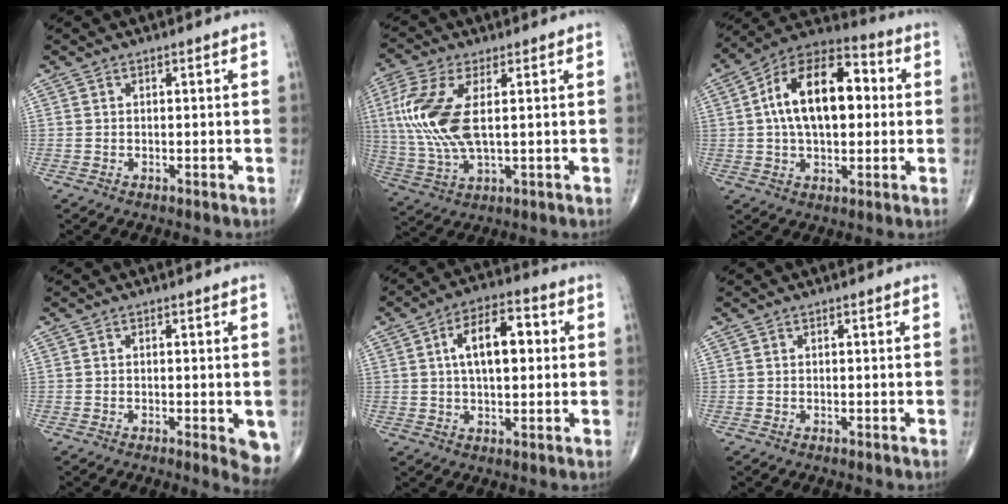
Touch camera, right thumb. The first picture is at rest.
{"total": 13.8, "force": [2.1, 5.9, 12.3], "torque": [-0.294, -0.003, 0.047]}
{"total": 18.4, "force": [2.3, 10.2, 15.1], "torque": [-0.232, 0.032, 0.030]}
{"total": 5.4, "force": [-1.7, 1.5, 4.9], "torque": [-0.048, -0.010, -0.023]}
{"total": 11.4, "force": [2.0, 5.7, 9.6], "torque": [-0.140, 0.017, 0.029]}
{"total": 0.0}